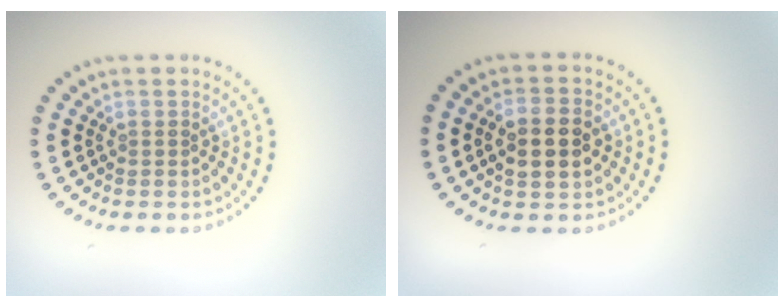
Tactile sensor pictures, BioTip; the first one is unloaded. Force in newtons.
{"total": 3.9, "press": 3.9, "slide": 0.3}